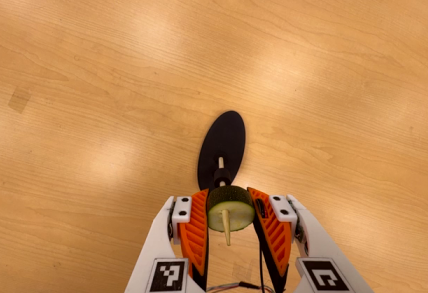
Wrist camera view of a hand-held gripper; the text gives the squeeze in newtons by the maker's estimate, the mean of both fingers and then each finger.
{"total": 11.0, "left": 10.3, "right": 11.7}